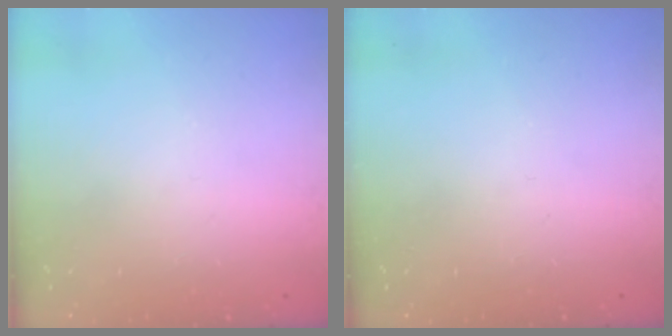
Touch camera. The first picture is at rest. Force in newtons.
{"total": 0.0}